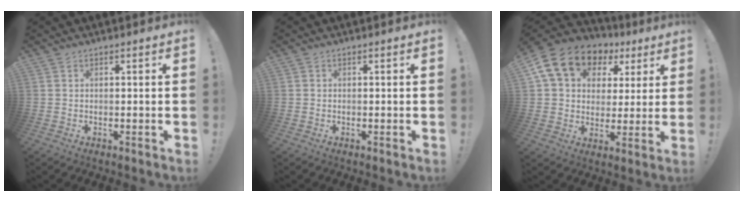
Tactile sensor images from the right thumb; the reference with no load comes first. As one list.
[{"total": 0.0}, {"total": 16.4, "force": [7.5, 11.9, 8.4], "torque": [-0.135, -0.027, 0.146]}]